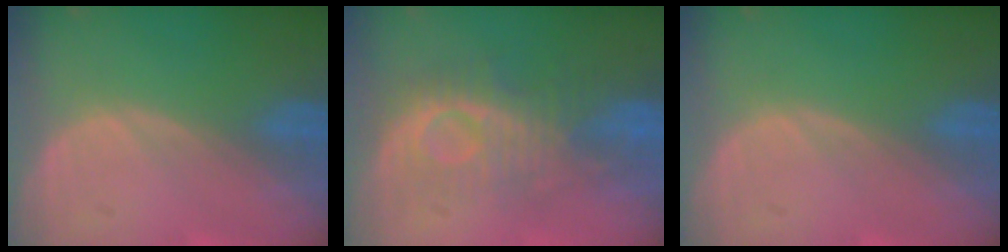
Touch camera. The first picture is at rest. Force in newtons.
{"total": 8.7, "press": 8.5, "slide": 2.0}
{"total": 0.0}